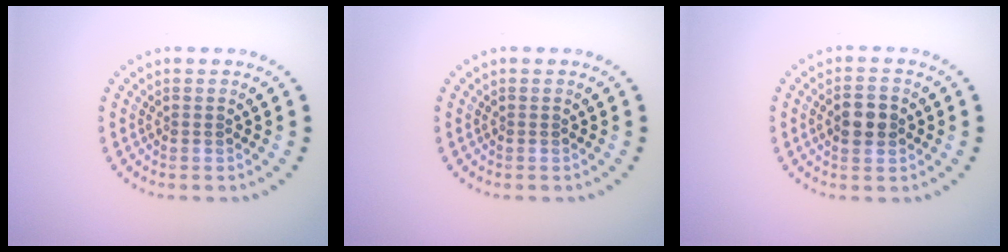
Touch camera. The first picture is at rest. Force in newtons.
{"total": 0.0}
{"total": 3.0, "press": 3.0, "slide": 0.1}